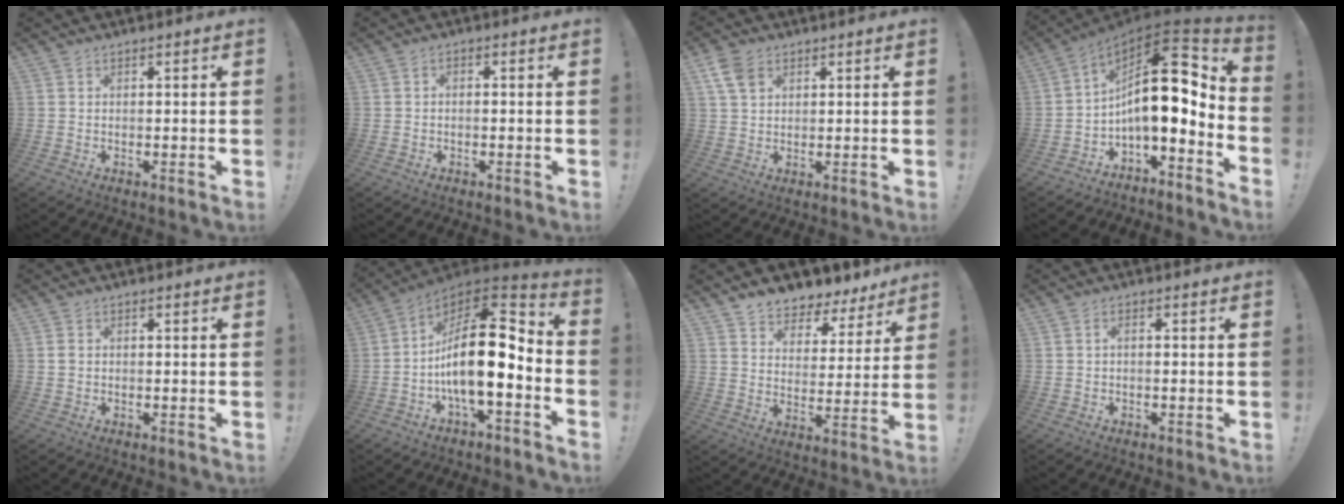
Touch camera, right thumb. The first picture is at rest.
{"total": 1.4, "force": [-1.1, 0.2, 0.8], "torque": [-0.019, 0.006, -0.018]}
{"total": 6.2, "force": [3.0, 4.1, 3.6], "torque": [-0.066, -0.003, 0.061]}
{"total": 17.3, "force": [2.5, 7.0, 15.6], "torque": [-0.271, -0.020, 0.039]}
{"total": 1.1, "force": [0.0, 1.0, 0.5], "torque": [-0.018, 0.009, 0.002]}
{"total": 19.3, "force": [-2.6, 8.4, 17.2], "torque": [-0.304, 0.014, -0.041]}
{"total": 6.5, "force": [5.5, 3.4, 0.9], "torque": [-0.012, -0.057, 0.103]}
{"total": 1.5, "force": [-0.8, 0.1, 1.3], "torque": [-0.027, 0.007, -0.013]}